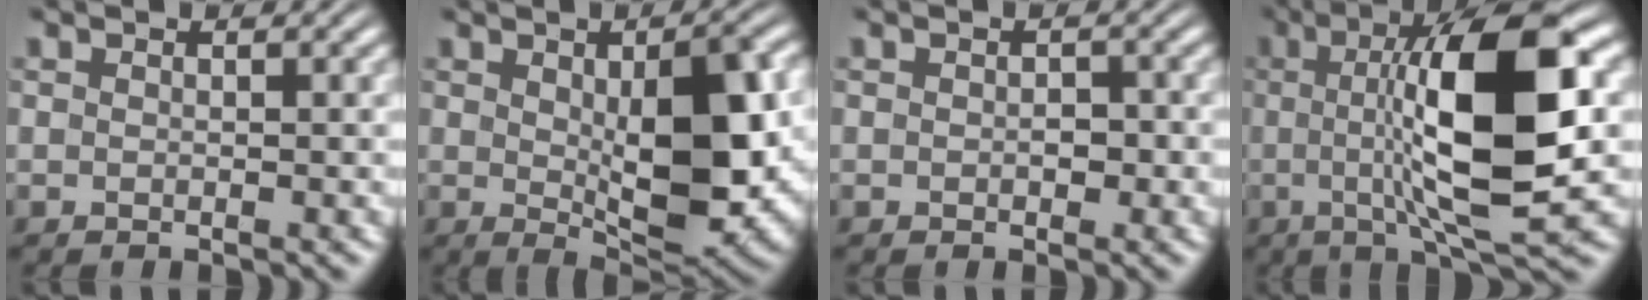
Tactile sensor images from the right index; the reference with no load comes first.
{"total": 8.3, "force": [0.1, 2.6, 7.8], "torque": [-0.121, -0.018, 0.016]}
{"total": 0.9, "force": [-0.4, 0.6, 0.6], "torque": [-0.009, -0.004, -0.005]}
{"total": 14.0, "force": [1.8, 3.6, 13.4], "torque": [-0.216, 0.009, 0.023]}